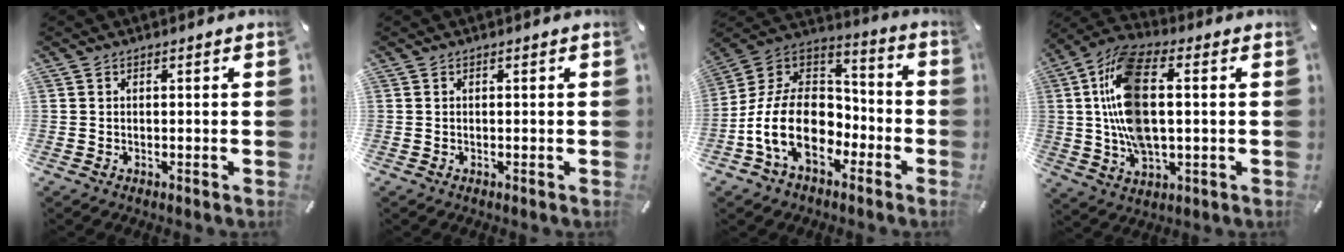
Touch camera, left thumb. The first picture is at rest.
{"total": 0.0}
{"total": 18.7, "force": [-6.2, 13.3, 11.6], "torque": [-0.247, 0.017, -0.104]}
{"total": 15.6, "force": [1.6, 8.0, 13.3], "torque": [-0.293, -0.001, 0.027]}